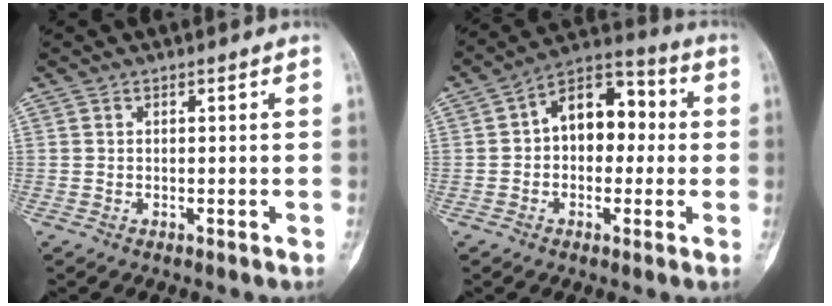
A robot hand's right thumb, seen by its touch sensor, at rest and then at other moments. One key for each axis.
{"total": 11.9, "fx": 0.6, "fy": 8.0, "fz": 8.8, "tx": -0.092, "ty": 0.039, "tz": -0.005}